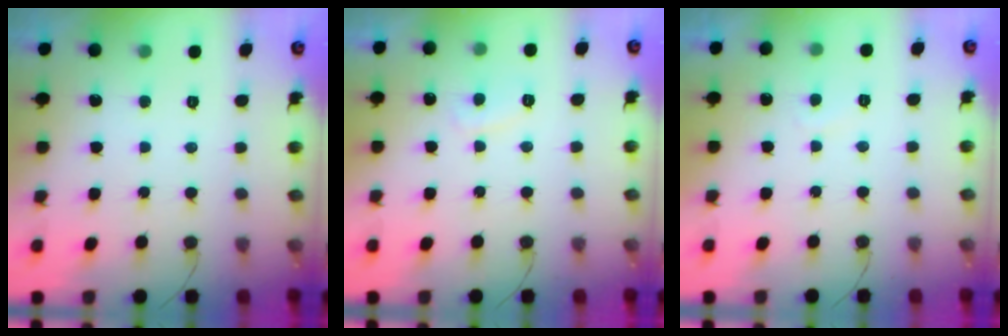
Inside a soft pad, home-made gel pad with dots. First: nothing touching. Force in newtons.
{"total": 2.9, "press": 2.9, "slide": 0.1}
{"total": 1.9, "press": 1.8, "slide": 0.6}